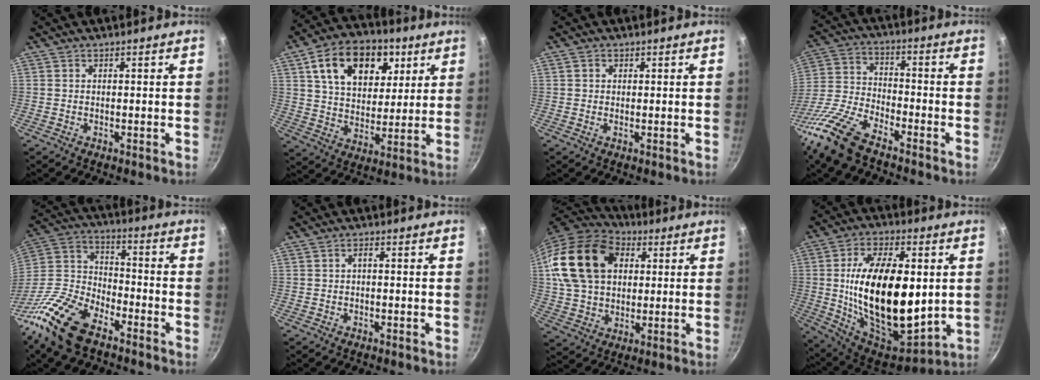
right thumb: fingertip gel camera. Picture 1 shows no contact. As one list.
[{"total": 18.6, "force": [7.7, 12.3, 11.5], "torque": [-0.156, -0.014, 0.120]}, {"total": 1.1, "force": [0.4, 0.9, 0.5], "torque": [-0.007, 0.002, 0.003]}, {"total": 14.7, "force": [-10.6, 5.3, 8.7], "torque": [-0.185, 0.048, -0.227]}, {"total": 18.3, "force": [-11.7, 9.2, 10.6], "torque": [-0.204, 0.071, -0.241]}, {"total": 1.0, "force": [-0.1, 0.5, 0.9], "torque": [-0.023, 0.008, -0.002]}, {"total": 21.5, "force": [5.7, 15.4, 13.9], "torque": [-0.245, 0.016, 0.099]}, {"total": 27.2, "force": [1.5, 14.3, 23.0], "torque": [-0.388, -0.018, 0.038]}]